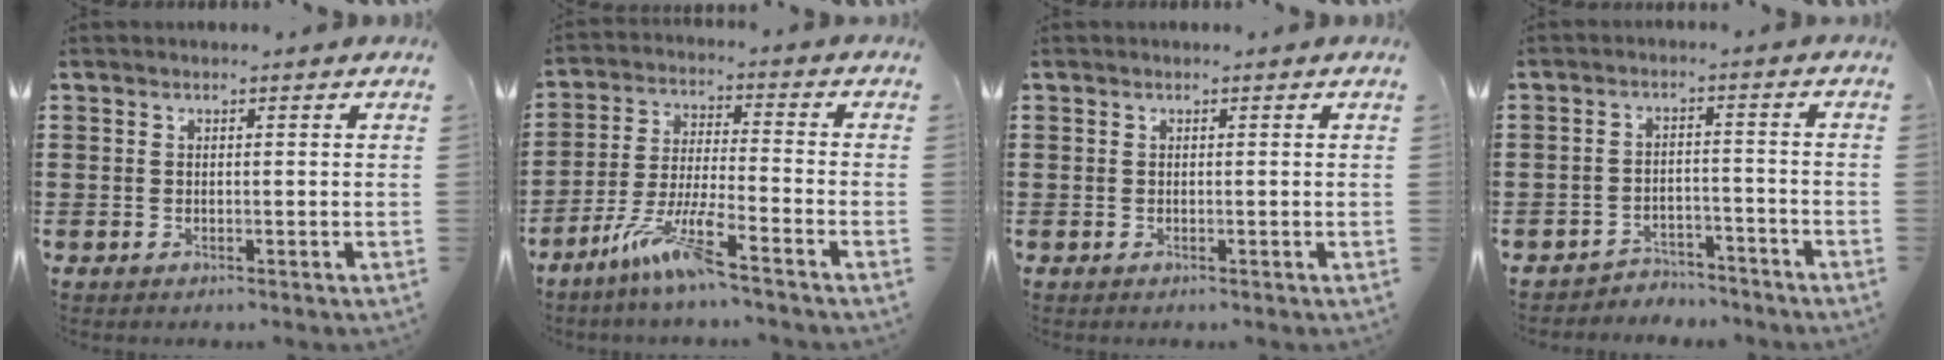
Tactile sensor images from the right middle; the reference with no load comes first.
{"total": 8.4, "force": [-6.2, 0.3, 5.8], "torque": [-0.123, -0.012, -0.119]}
{"total": 0.0}
{"total": 3.5, "force": [-3.5, 0.6, -0.1], "torque": [-0.006, 0.002, -0.074]}